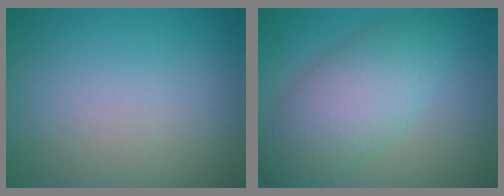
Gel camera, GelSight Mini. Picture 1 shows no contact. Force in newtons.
{"total": 6.7, "press": 6.7, "slide": 0.5}